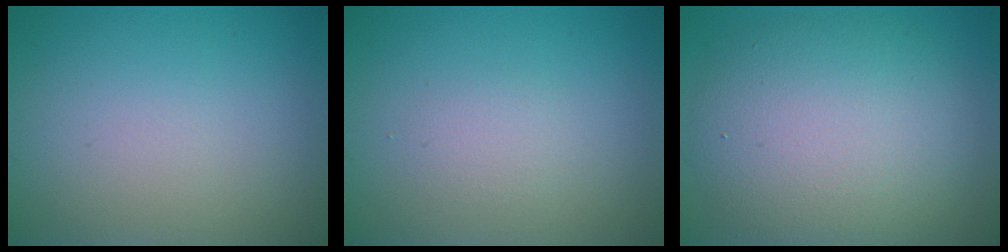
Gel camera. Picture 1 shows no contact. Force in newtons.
{"total": 1.1, "press": 1.1, "slide": 0.1}
{"total": 8.8, "press": 8.8, "slide": 0.5}